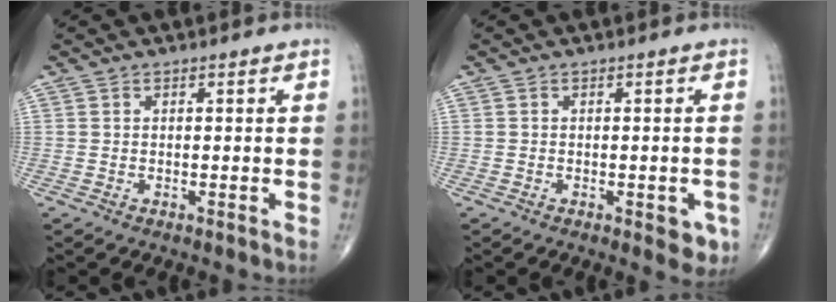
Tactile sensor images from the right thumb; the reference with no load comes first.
{"total": 3.7, "force": [-1.4, 1.7, 3.0], "torque": [-0.017, -0.001, -0.014]}